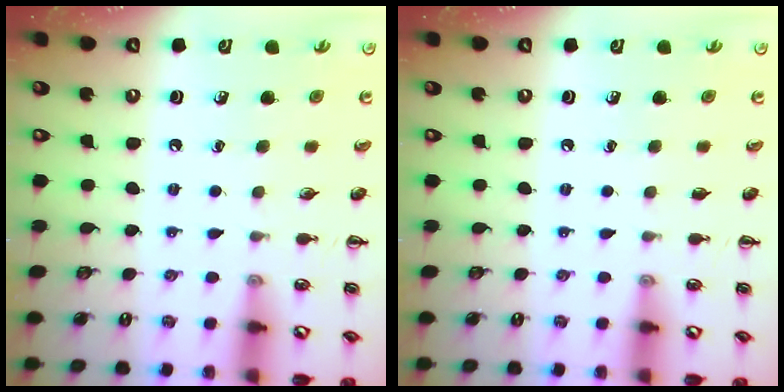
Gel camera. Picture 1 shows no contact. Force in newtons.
{"total": 0.0}